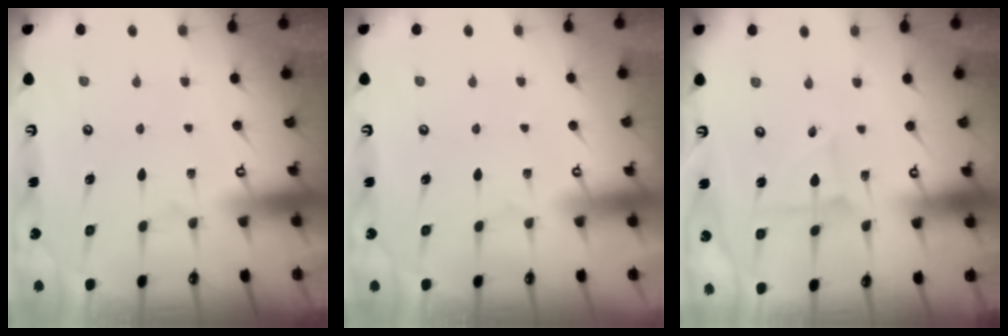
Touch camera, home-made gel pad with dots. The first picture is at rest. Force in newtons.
{"total": 0.0}
{"total": 2.9, "press": 2.9, "slide": 0.3}